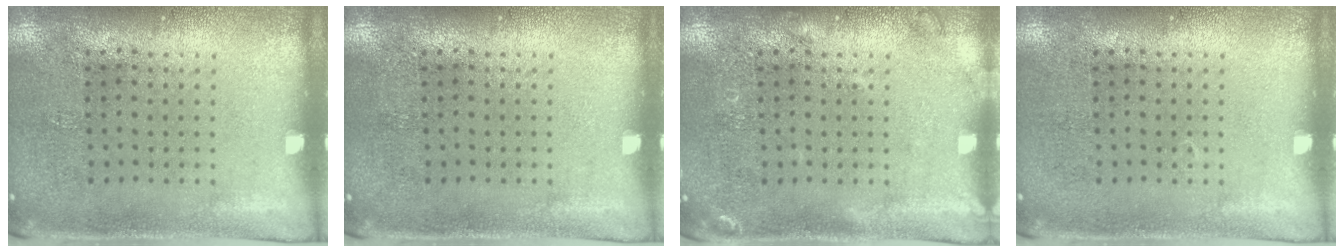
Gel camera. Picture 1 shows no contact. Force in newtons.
{"total": 0.0}
{"total": 1.2, "press": 1.2, "slide": 0.3}
{"total": 0.0}